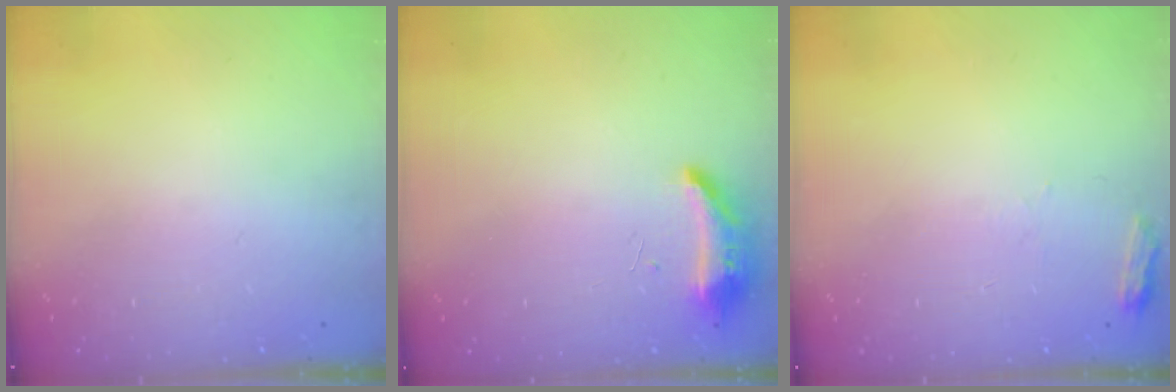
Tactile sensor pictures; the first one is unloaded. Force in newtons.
{"total": 8.5, "press": 8.4, "slide": 1.6}
{"total": 4.2, "press": 4.2, "slide": 0.5}